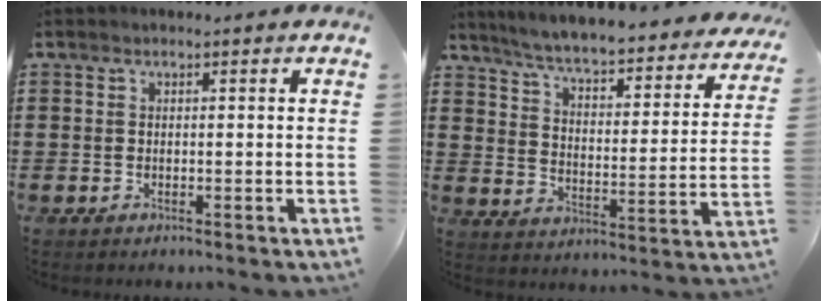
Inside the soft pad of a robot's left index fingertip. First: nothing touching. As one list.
[{"total": 4.9, "force": [4.6, -0.2, 1.5], "torque": [-0.052, -0.042, 0.072]}]